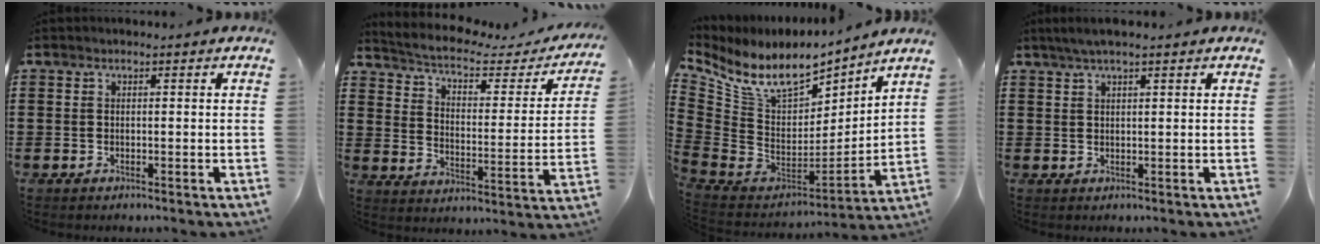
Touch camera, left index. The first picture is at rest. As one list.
[{"total": 3.9, "force": [2.9, 1.0, 2.4], "torque": [-0.065, -0.026, 0.040]}, {"total": 9.9, "force": [6.8, 4.6, 5.6], "torque": [-0.134, -0.050, 0.123]}, {"total": 2.3, "force": [1.5, 0.2, 1.7], "torque": [-0.034, 0.002, 0.028]}]